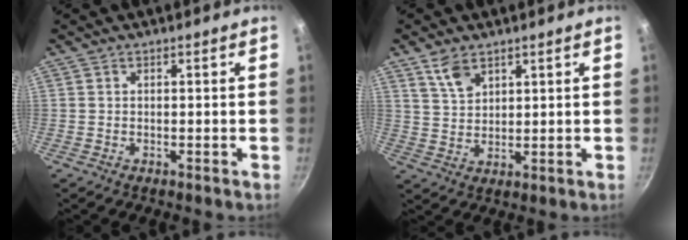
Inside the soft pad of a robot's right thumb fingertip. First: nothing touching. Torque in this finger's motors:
{"motor_torque": [-0.87, 1.08, 0.04, 0.13, 0.22]}